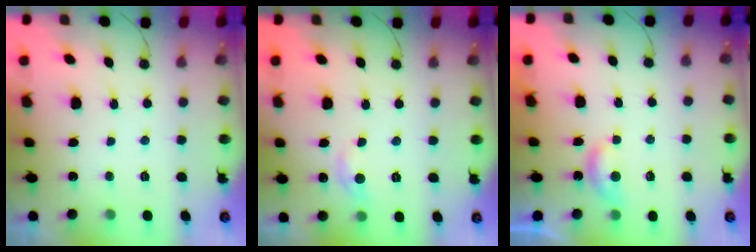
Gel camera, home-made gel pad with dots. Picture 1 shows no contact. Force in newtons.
{"total": 6.4, "press": 6.4, "slide": 0.9}
{"total": 4.0, "press": 3.9, "slide": 0.5}